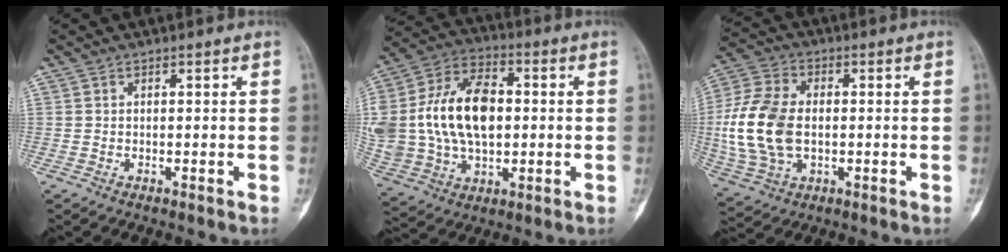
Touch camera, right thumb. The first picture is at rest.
{"total": 24.8, "force": [1.4, 16.4, 18.6], "torque": [-0.392, 0.019, 0.038]}
{"total": 16.0, "force": [-0.4, 10.3, 12.3], "torque": [-0.259, 0.009, -0.003]}